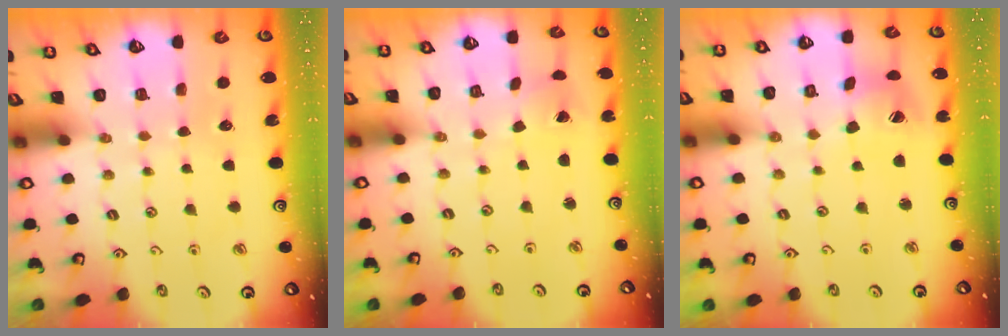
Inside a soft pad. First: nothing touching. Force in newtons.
{"total": 1.1, "press": 1.0, "slide": 0.4}
{"total": 8.8, "press": 8.8, "slide": 1.2}